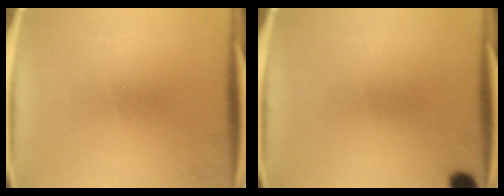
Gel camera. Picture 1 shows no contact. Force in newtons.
{"total": 2.5}